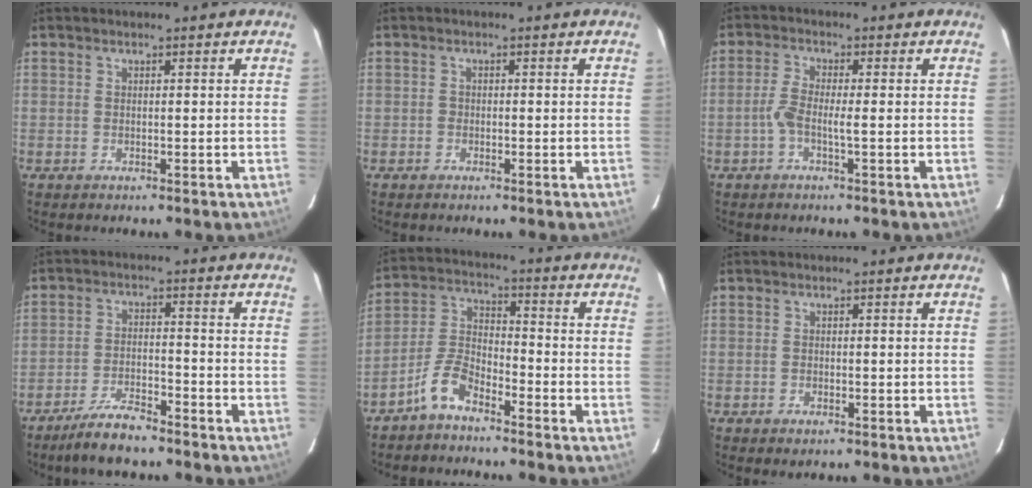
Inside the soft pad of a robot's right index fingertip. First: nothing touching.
{"total": 0.5, "force": [-0.2, 0.4, 0.3], "torque": [-0.003, 0.003, -0.007]}
{"total": 3.6, "force": [-0.8, 0.4, 3.4], "torque": [-0.075, 0.009, -0.017]}
{"total": 6.8, "force": [-5.8, 1.1, 3.4], "torque": [-0.070, -0.014, -0.106]}
{"total": 6.1, "force": [-4.7, 2.0, 3.4], "torque": [-0.084, 0.001, -0.099]}
{"total": 1.1, "force": [-0.6, 0.5, 0.7], "torque": [-0.015, -0.002, -0.001]}